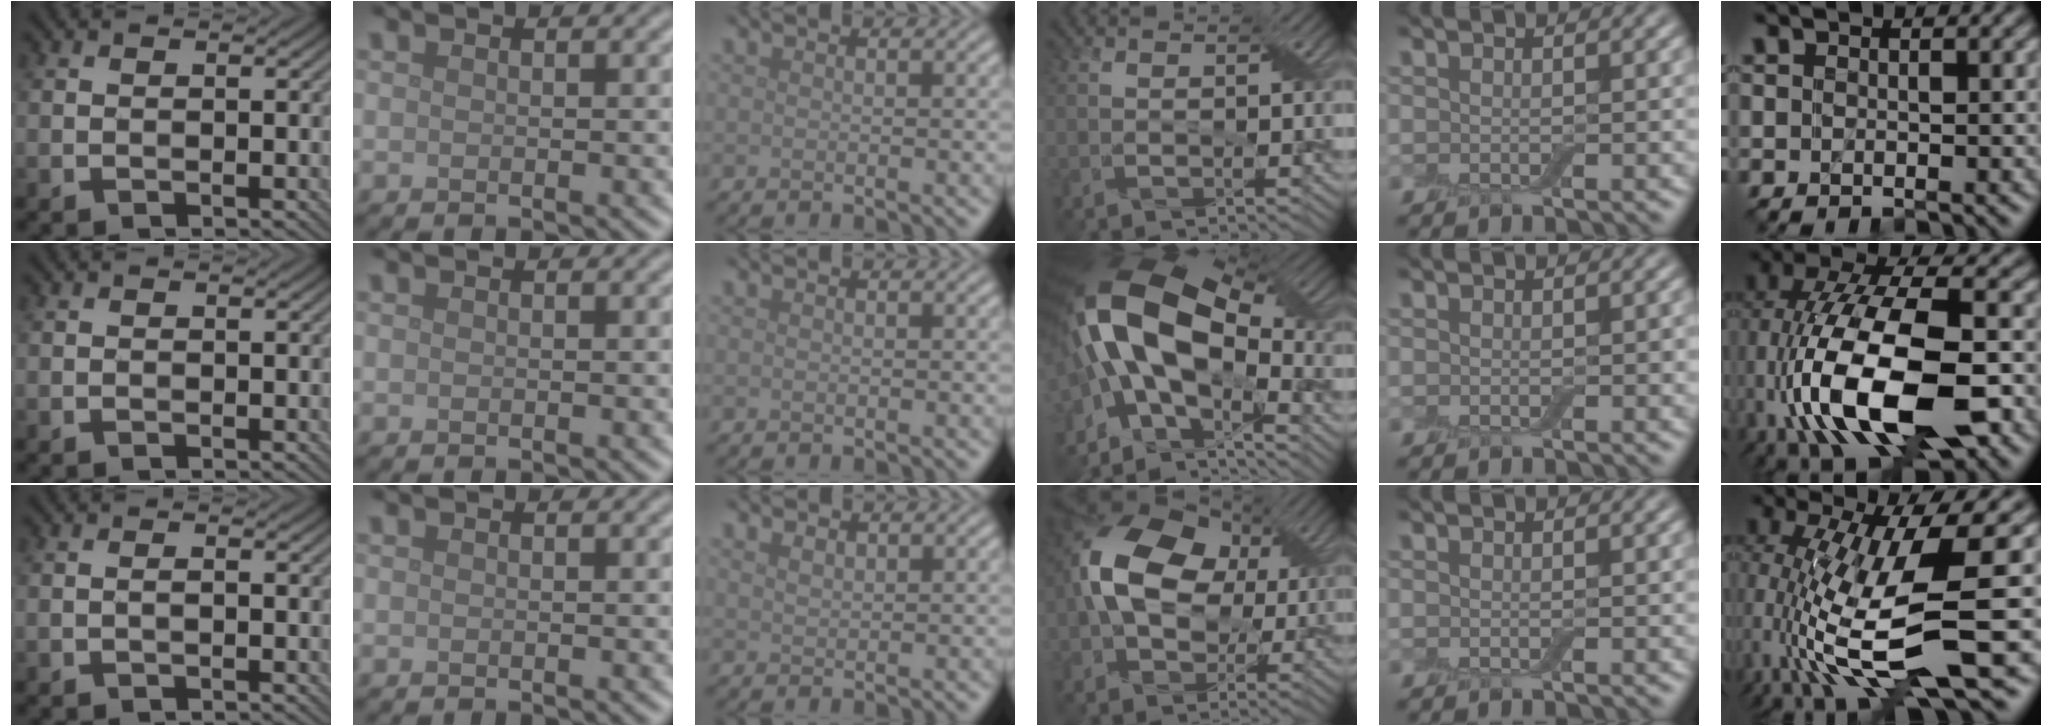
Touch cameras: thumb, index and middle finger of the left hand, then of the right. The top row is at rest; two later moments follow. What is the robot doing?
{"motion": "extract", "object": "airpods case & airpods"}